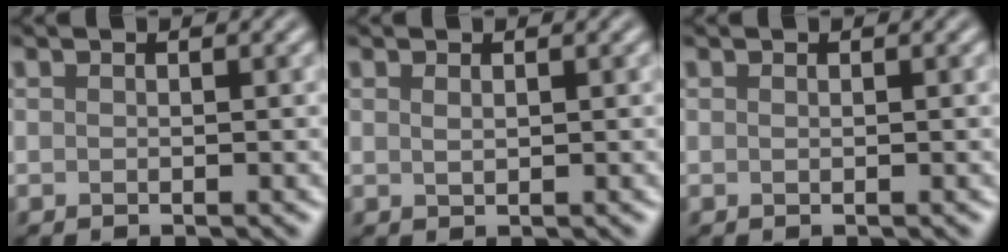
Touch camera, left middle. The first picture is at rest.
{"total": 0.7, "force": [0.4, 0.3, 0.5], "torque": [-0.012, -0.001, 0.009]}
{"total": 0.0}